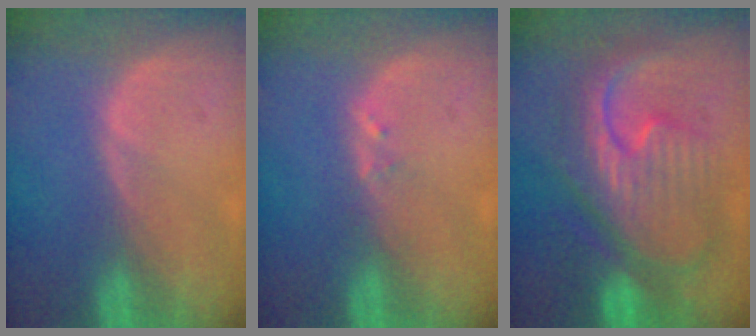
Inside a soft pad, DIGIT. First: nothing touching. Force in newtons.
{"total": 1.0, "press": 1.0, "slide": 0.2}
{"total": 12.4, "press": 12.3, "slide": 1.4}